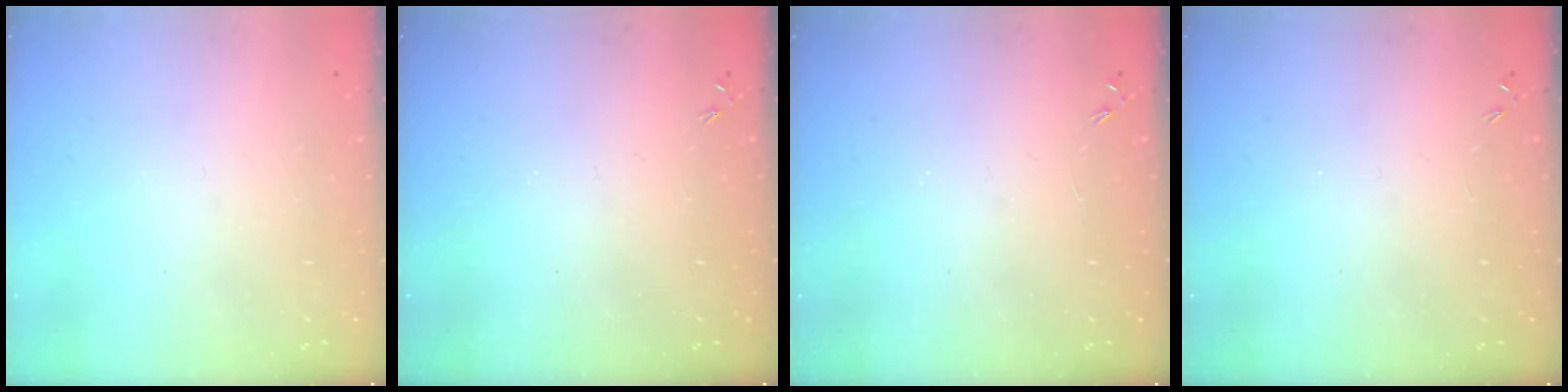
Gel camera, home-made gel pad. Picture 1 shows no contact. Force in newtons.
{"total": 0.0}
{"total": 0.0}
{"total": 0.0}